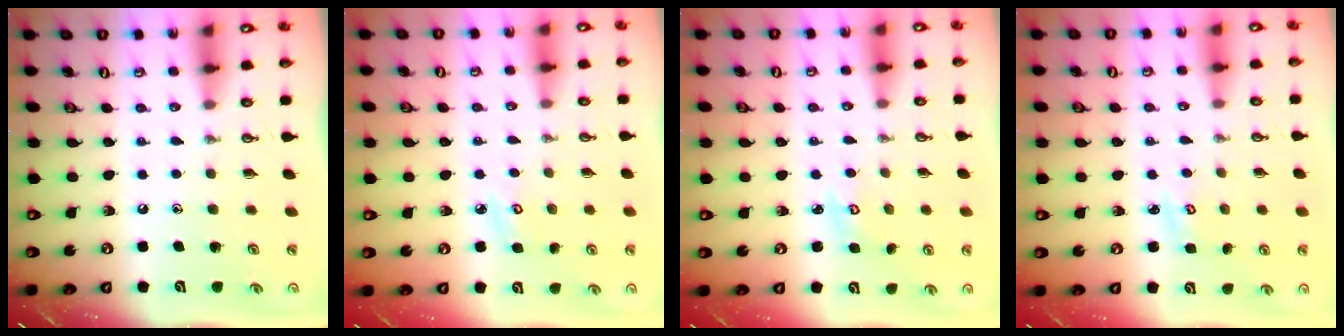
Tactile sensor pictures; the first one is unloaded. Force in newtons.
{"total": 4.6, "press": 4.6, "slide": 0.3}
{"total": 2.7, "press": 2.7, "slide": 0.4}
{"total": 2.8, "press": 2.8, "slide": 0.3}